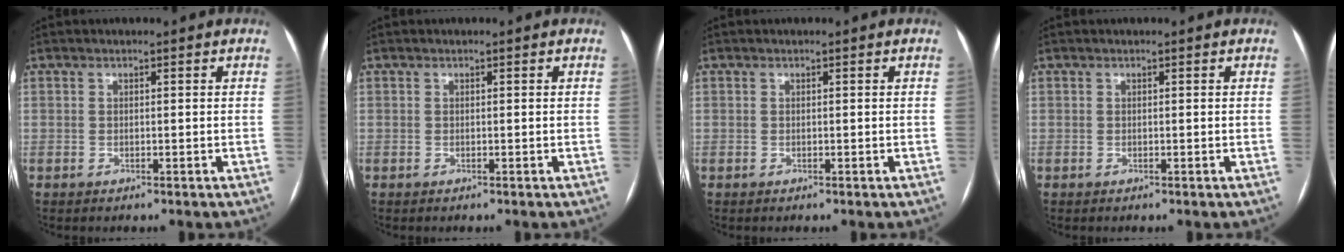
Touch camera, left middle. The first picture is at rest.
{"total": 0.0}
{"total": 0.0}
{"total": 0.0}